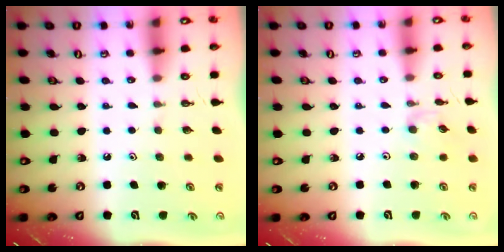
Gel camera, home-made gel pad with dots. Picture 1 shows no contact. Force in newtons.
{"total": 2.0, "press": 1.9, "slide": 0.4}